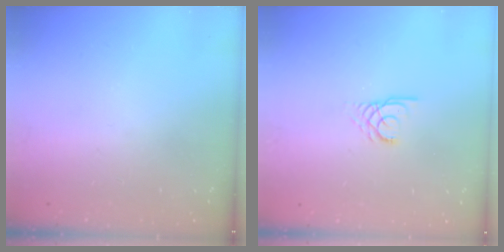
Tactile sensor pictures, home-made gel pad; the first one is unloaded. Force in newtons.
{"total": 2.9, "press": 2.9, "slide": 0.3}